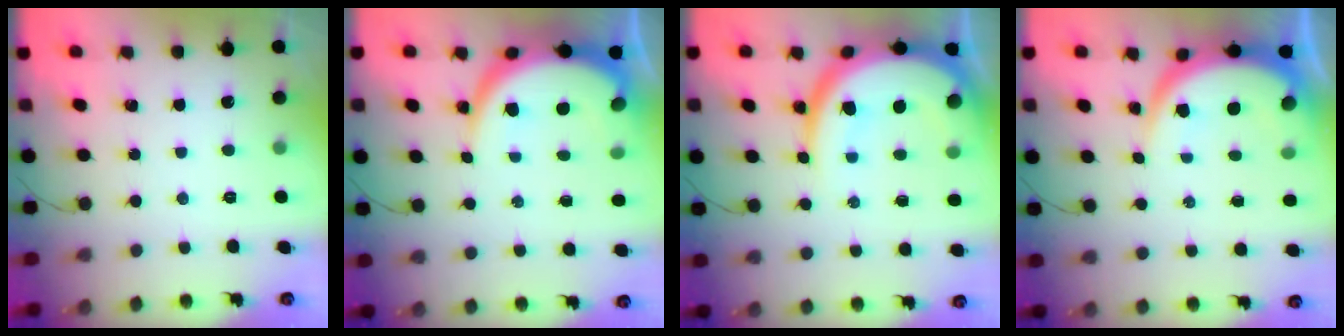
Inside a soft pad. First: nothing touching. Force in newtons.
{"total": 9.4, "press": 9.4, "slide": 0.5}
{"total": 19.7, "press": 19.6, "slide": 1.6}
{"total": 8.6, "press": 8.6, "slide": 0.6}